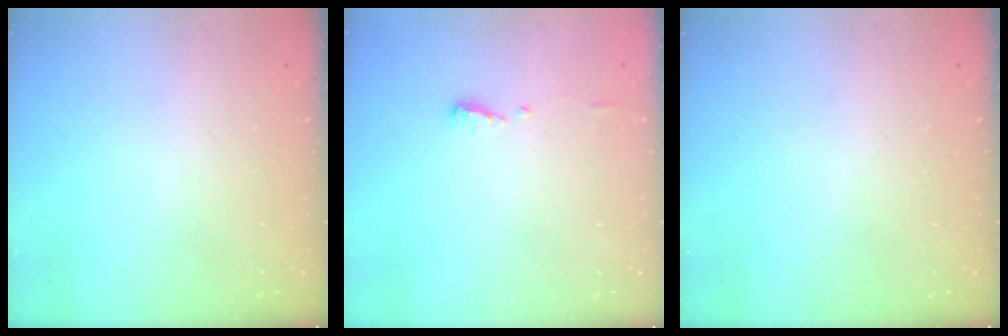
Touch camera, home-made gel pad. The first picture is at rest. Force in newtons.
{"total": 4.9, "press": 4.9, "slide": 0.6}
{"total": 0.0}